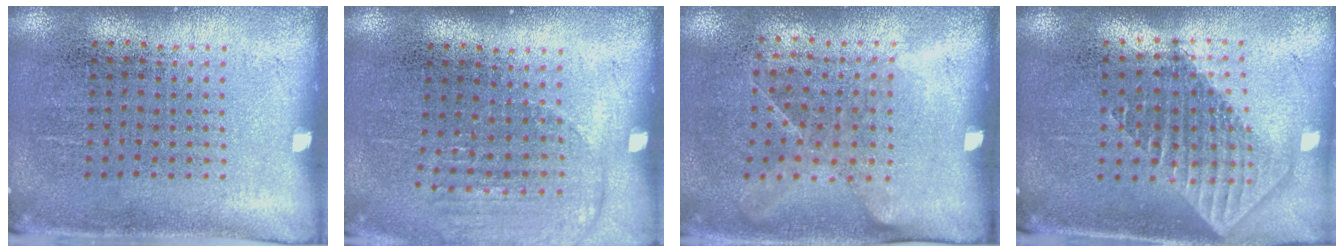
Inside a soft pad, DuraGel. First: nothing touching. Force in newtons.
{"total": 1.1, "press": 1.1, "slide": 0.4}
{"total": 1.2, "press": 0.9, "slide": 0.8}
{"total": 2.0, "press": 1.6, "slide": 1.2}